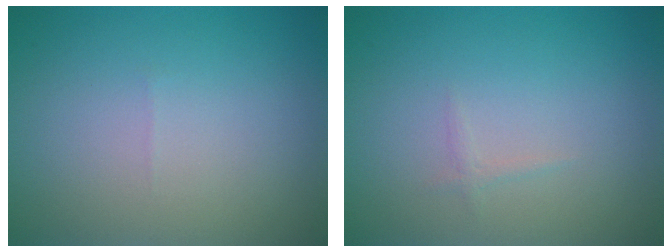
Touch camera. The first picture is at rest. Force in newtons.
{"total": 0.5, "press": 0.5, "slide": 0.0}